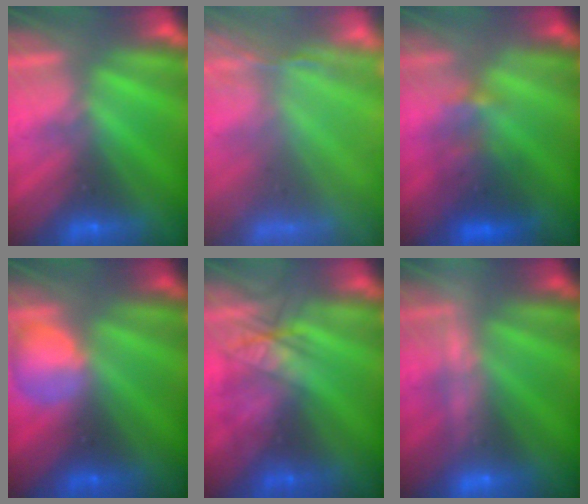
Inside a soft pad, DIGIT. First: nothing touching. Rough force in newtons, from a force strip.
{"total": 10.9}
{"total": 3.7}
{"total": 2.4}
{"total": 2.5}
{"total": 2.3}